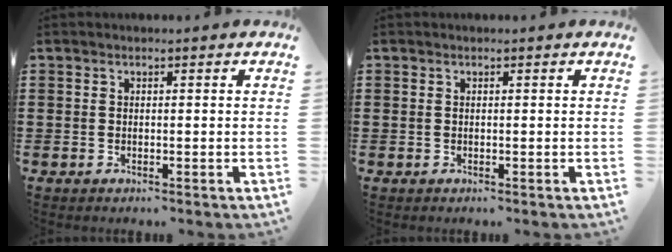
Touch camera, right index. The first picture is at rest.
{"total": 0.0}